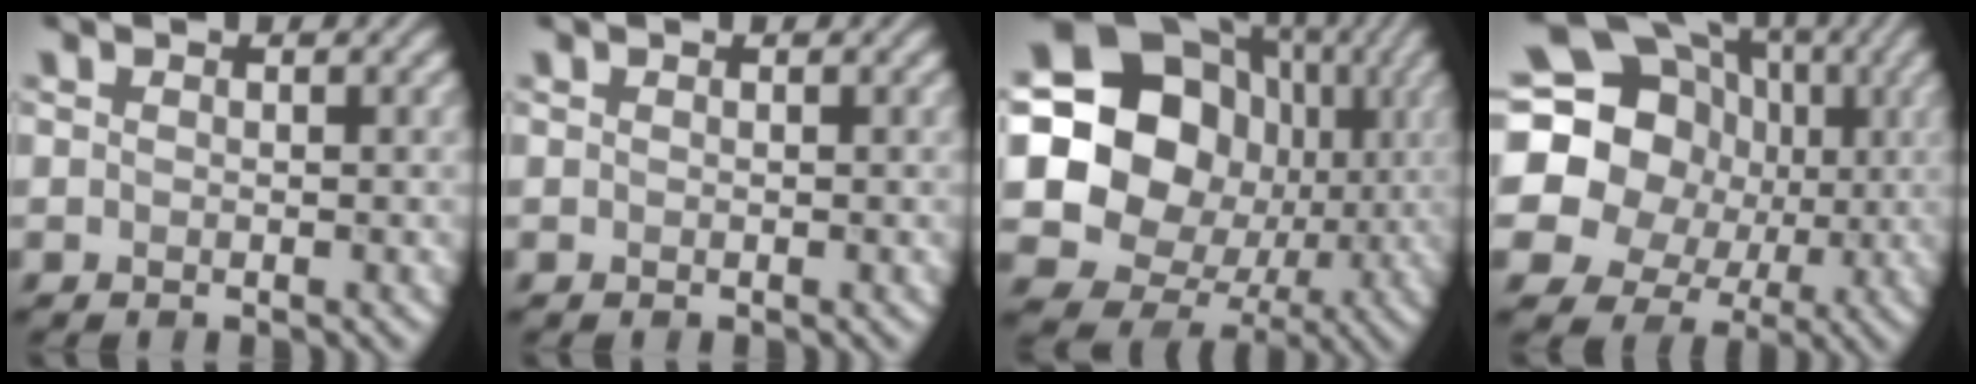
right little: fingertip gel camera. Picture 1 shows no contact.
{"total": 0.0}
{"total": 16.1, "force": [0.7, 14.1, 7.7], "torque": [-0.145, -0.002, -0.008]}
{"total": 21.9, "force": [2.6, 19.9, 8.8], "torque": [-0.170, 0.020, -0.010]}